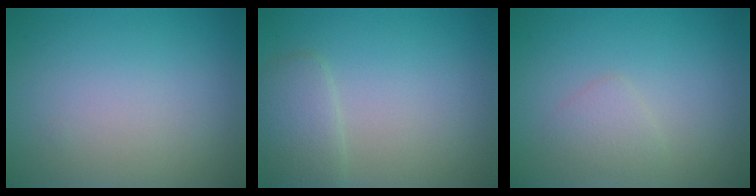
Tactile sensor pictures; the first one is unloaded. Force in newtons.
{"total": 2.4, "press": 2.4, "slide": 0.1}
{"total": 1.4, "press": 1.4, "slide": 0.1}